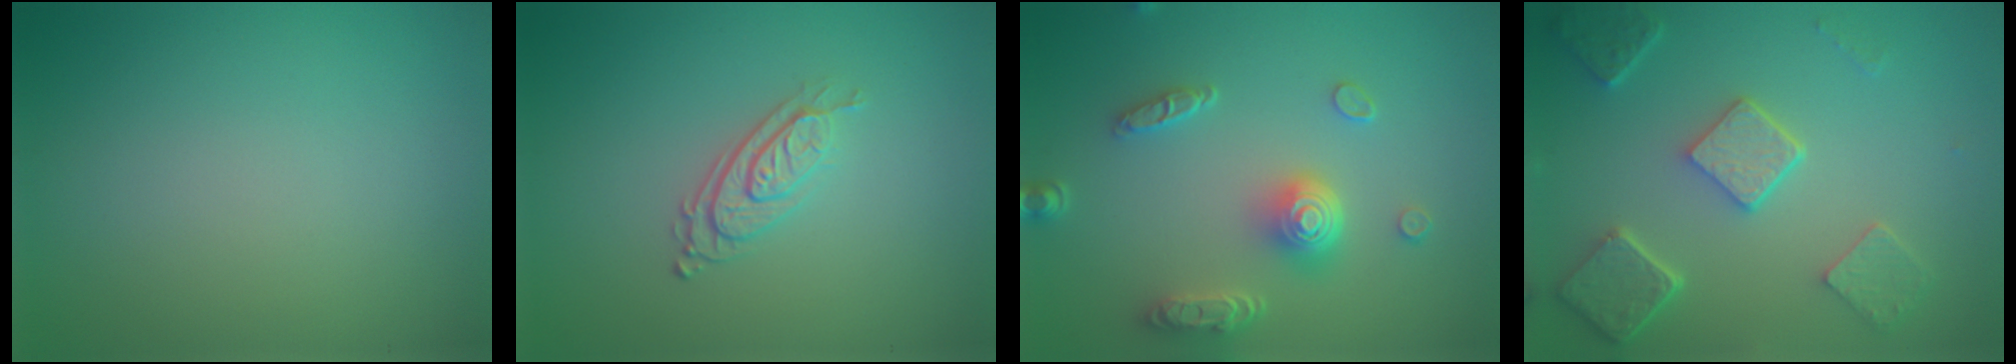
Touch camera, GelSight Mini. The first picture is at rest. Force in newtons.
{"total": 2.8, "press": 2.0, "slide": 1.9}
{"total": 4.8, "press": 3.7, "slide": 3.0}
{"total": 5.5, "press": 4.2, "slide": 3.5}